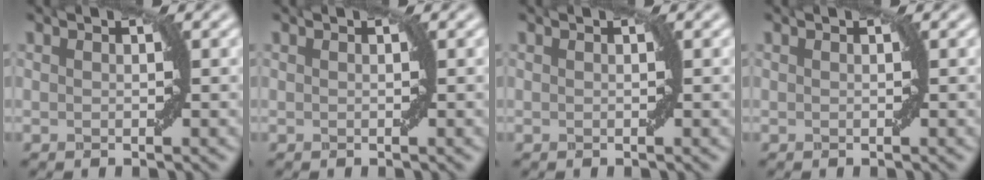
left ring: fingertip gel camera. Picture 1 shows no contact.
{"total": 0.0}
{"total": 0.0}
{"total": 0.0}